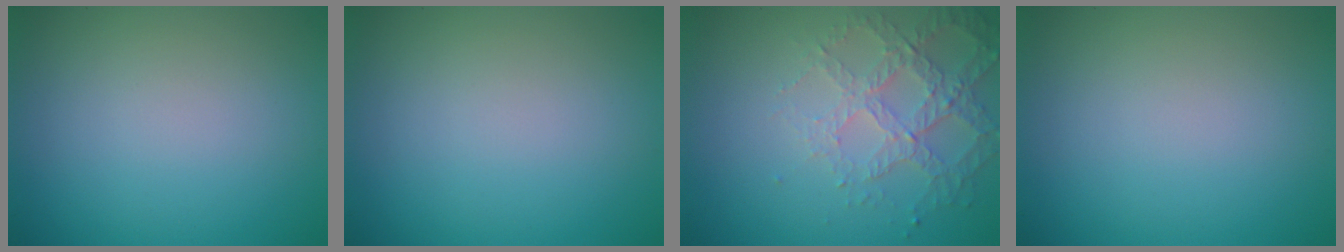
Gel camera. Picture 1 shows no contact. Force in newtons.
{"total": 0.0}
{"total": 4.2, "press": 3.1, "slide": 2.9}
{"total": 0.0}